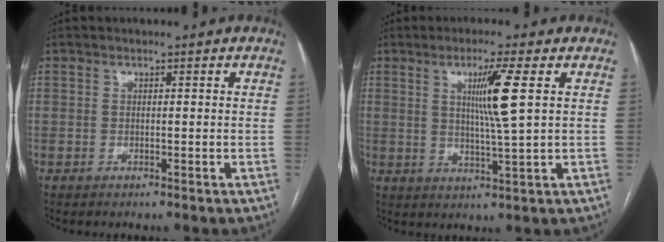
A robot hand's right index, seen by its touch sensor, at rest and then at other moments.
{"total": 7.1, "force": [2.1, -1.1, 6.7], "torque": [-0.122, -0.009, 0.039]}